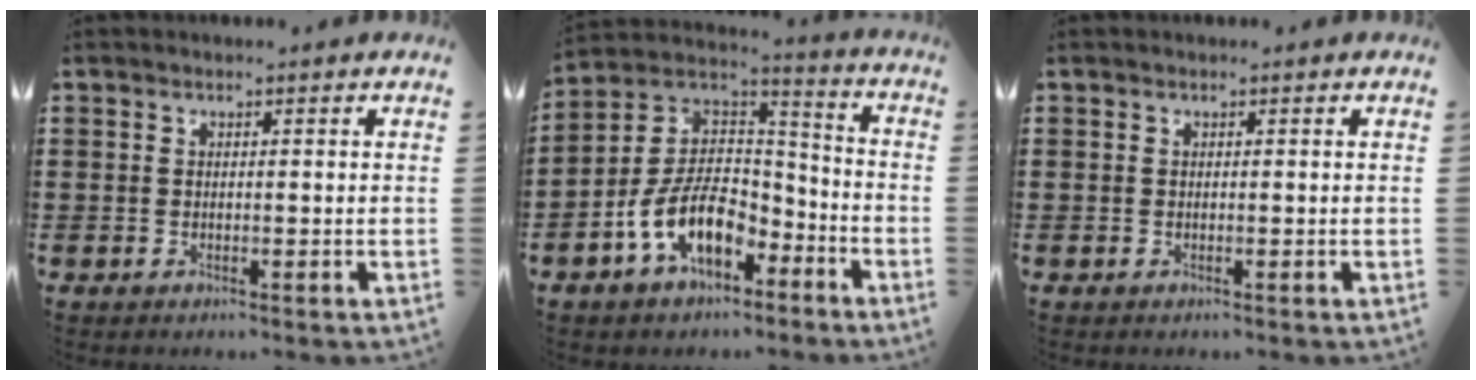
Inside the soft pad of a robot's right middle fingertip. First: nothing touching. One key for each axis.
{"total": 10.6, "fx": -5.9, "fy": 5.6, "fz": 6.8, "tx": -0.161, "ty": 0.007, "tz": -0.119}
{"total": 0.0}